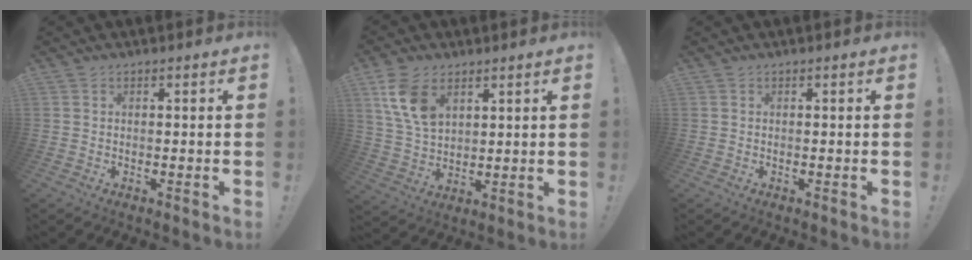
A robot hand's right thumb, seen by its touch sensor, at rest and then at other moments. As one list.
[{"total": 11.6, "force": [5.8, 7.2, 6.9], "torque": [-0.128, -0.015, 0.113]}, {"total": 0.0}]